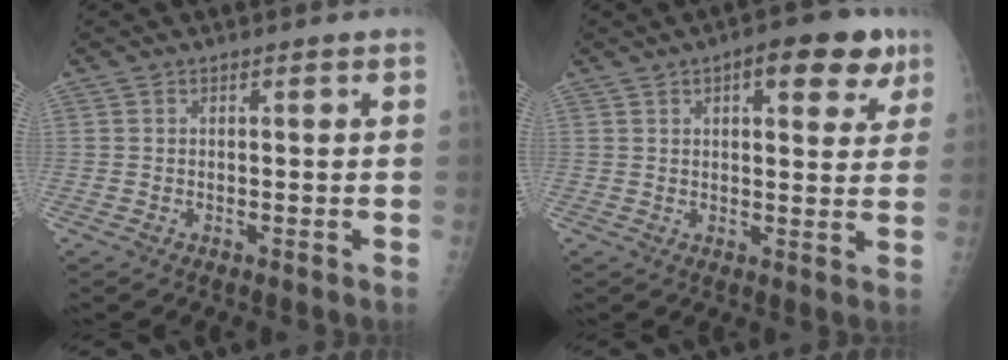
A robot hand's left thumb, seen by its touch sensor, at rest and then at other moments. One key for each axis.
{"total": 10.5, "fx": 5.2, "fy": 4.3, "fz": 8.0, "tx": -0.069, "ty": -0.009, "tz": 0.061}